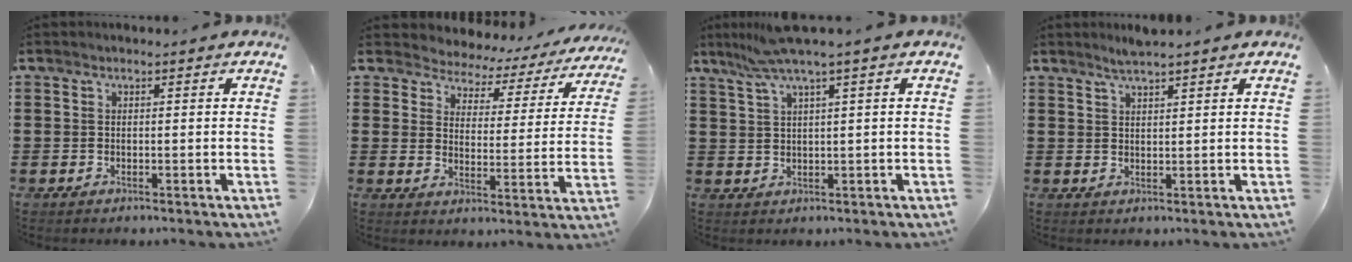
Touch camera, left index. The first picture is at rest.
{"total": 3.3, "force": [3.2, 1.0, -0.2], "torque": [-0.020, -0.026, 0.047]}
{"total": 5.0, "force": [2.9, -0.4, 4.0], "torque": [-0.093, -0.006, 0.048]}
{"total": 2.5, "force": [2.2, 0.0, 1.1], "torque": [-0.025, 0.002, 0.041]}